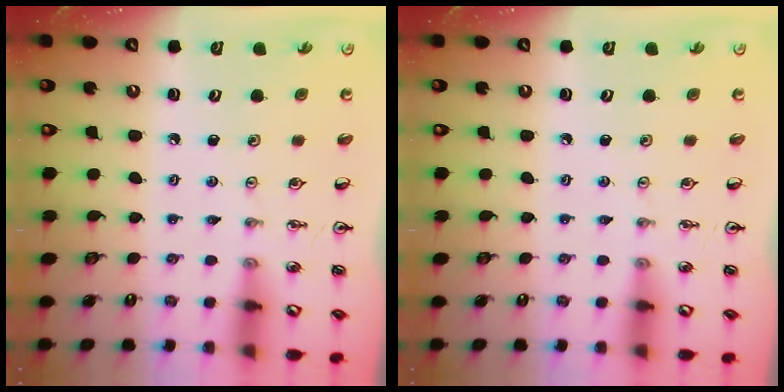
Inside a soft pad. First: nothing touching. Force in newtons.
{"total": 0.0}